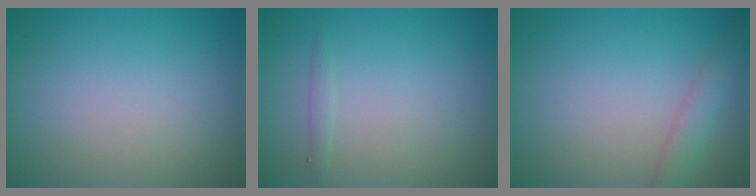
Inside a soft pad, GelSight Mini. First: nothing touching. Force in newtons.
{"total": 0.6, "press": 0.6, "slide": 0.0}
{"total": 2.0, "press": 2.0, "slide": 0.0}